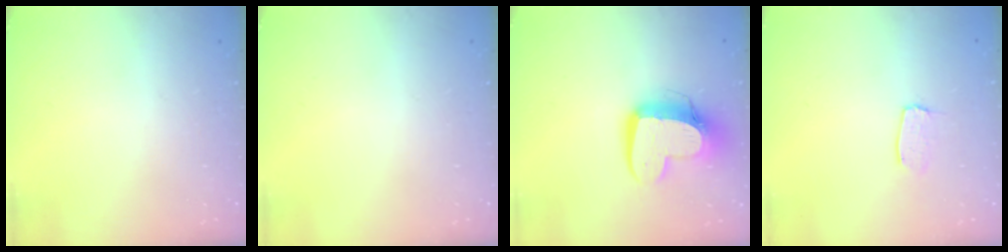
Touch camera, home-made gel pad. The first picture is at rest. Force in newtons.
{"total": 0.0}
{"total": 14.4, "press": 14.3, "slide": 1.3}
{"total": 4.0, "press": 4.0, "slide": 0.3}